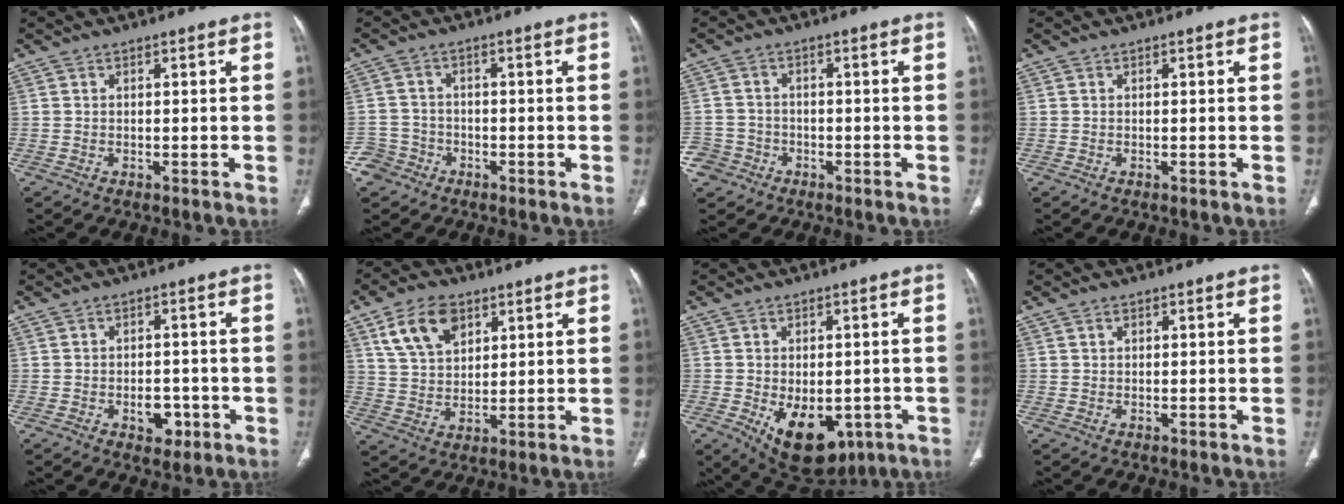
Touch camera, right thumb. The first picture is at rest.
{"total": 4.4, "force": [-2.6, 3.5, -0.2], "torque": [0.024, 0.021, -0.051]}
{"total": 4.7, "force": [-2.6, 3.9, 0.1], "torque": [0.016, 0.022, -0.049]}
{"total": 0.0}
{"total": 4.5, "force": [-1.6, 3.0, 2.9], "torque": [-0.021, 0.009, -0.017]}
{"total": 10.7, "force": [5.5, 6.6, 6.3], "torque": [-0.097, -0.015, 0.108]}
{"total": 13.1, "force": [-4.4, 8.0, 9.3], "torque": [-0.116, -0.002, -0.043]}
{"total": 0.9, "force": [0.5, 0.6, 0.4], "torque": [-0.007, -0.001, 0.009]}